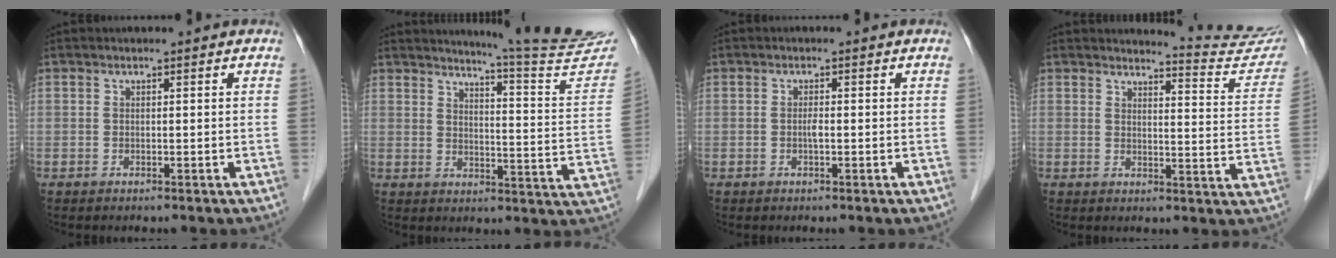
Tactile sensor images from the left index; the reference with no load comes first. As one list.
[{"total": 17.3, "force": [16.4, -1.3, 5.5], "torque": [-0.080, -0.109, 0.189]}, {"total": 1.1, "force": [-0.3, 0.1, 1.0], "torque": [-0.020, 0.000, -0.006]}, {"total": 10.6, "force": [10.6, -0.3, -0.1], "torque": [0.007, -0.081, 0.104]}]